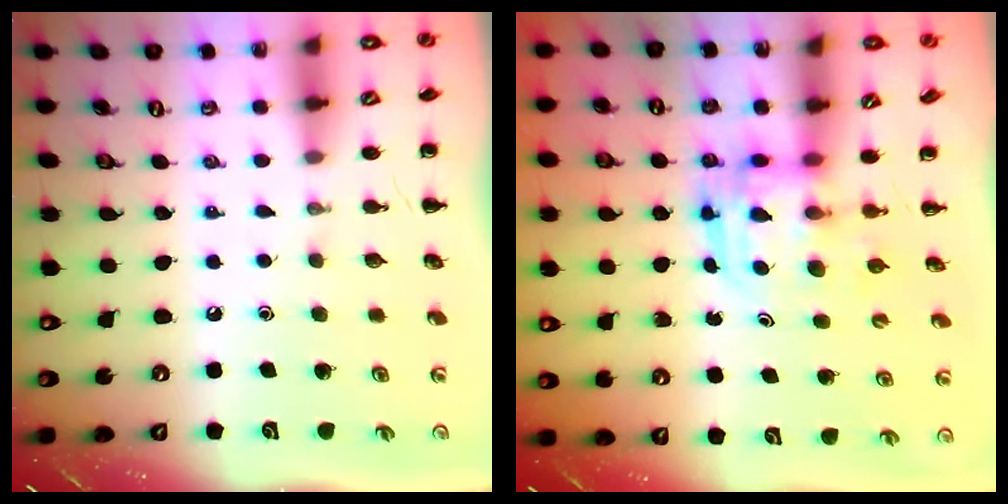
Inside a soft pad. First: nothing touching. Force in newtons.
{"total": 3.0, "press": 3.0, "slide": 0.3}